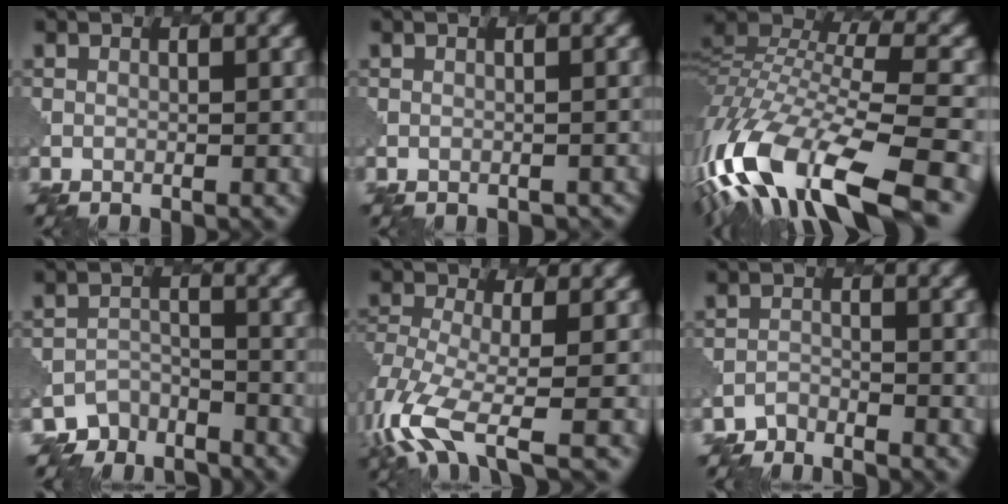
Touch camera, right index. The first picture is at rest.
{"total": 1.1, "force": [-1.0, 0.5, 0.0], "torque": [0.004, -0.003, -0.003]}
{"total": 14.8, "force": [-8.1, 5.0, 11.3], "torque": [-0.249, 0.005, -0.145]}
{"total": 4.3, "force": [-4.0, 1.5, -0.5], "torque": [0.014, -0.010, -0.068]}
{"total": 7.6, "force": [-3.8, 2.9, 5.9], "torque": [-0.138, -0.011, -0.080]}
{"total": 2.0, "force": [-1.9, 0.1, -0.6], "torque": [0.008, -0.003, -0.038]}